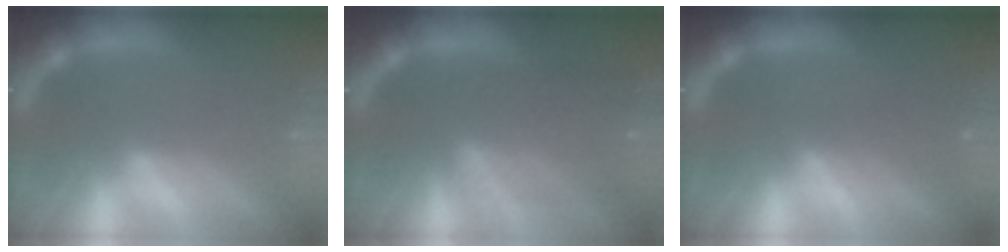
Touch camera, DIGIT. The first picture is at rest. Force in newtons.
{"total": 7.0}
{"total": 1.9}